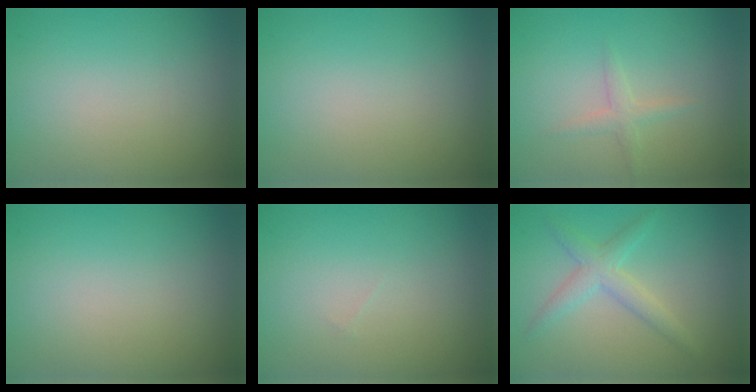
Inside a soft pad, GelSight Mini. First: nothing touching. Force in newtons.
{"total": 0.0}
{"total": 1.3, "press": 1.3, "slide": 0.1}
{"total": 0.0}
{"total": 0.0}
{"total": 2.8, "press": 2.8, "slide": 0.1}